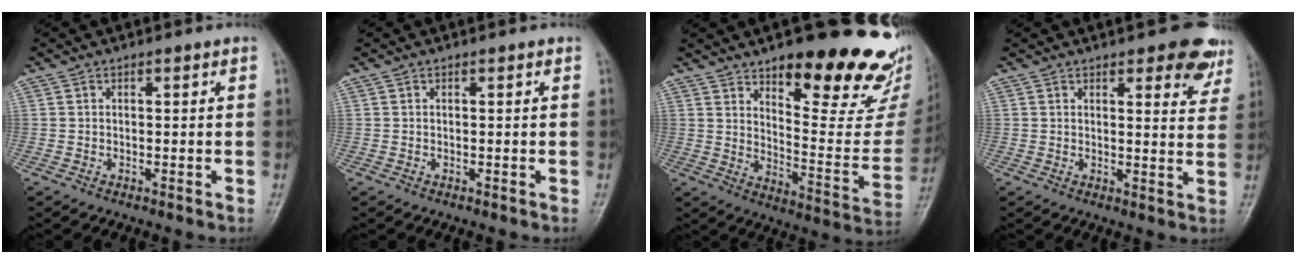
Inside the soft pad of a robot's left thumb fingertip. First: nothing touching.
{"total": 0.0}
{"total": 25.0, "force": [17.0, 7.9, 16.5], "torque": [-0.170, -0.110, 0.236]}
{"total": 8.1, "force": [5.2, 3.3, 5.2], "torque": [-0.027, -0.027, 0.055]}